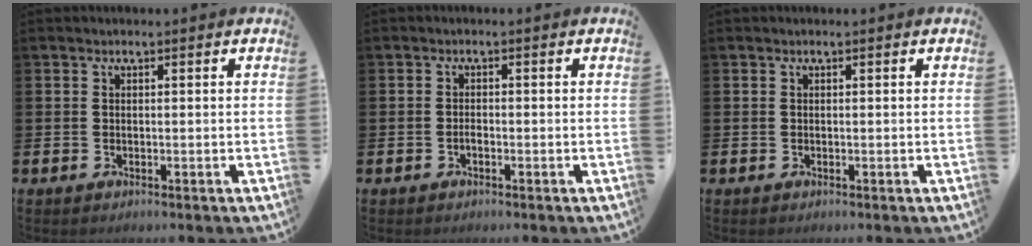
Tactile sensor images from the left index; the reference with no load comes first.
{"total": 0.9, "force": [-0.6, 0.3, 0.6], "torque": [-0.020, 0.002, -0.010]}
{"total": 0.0}